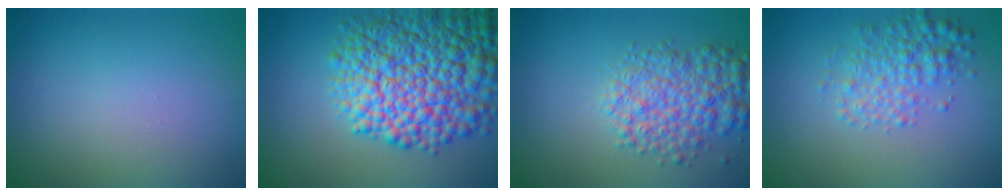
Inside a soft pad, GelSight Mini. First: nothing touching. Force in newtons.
{"total": 11.9, "press": 11.9, "slide": 0.3}
{"total": 5.2, "press": 5.2, "slide": 0.2}
{"total": 3.3, "press": 3.3, "slide": 0.1}